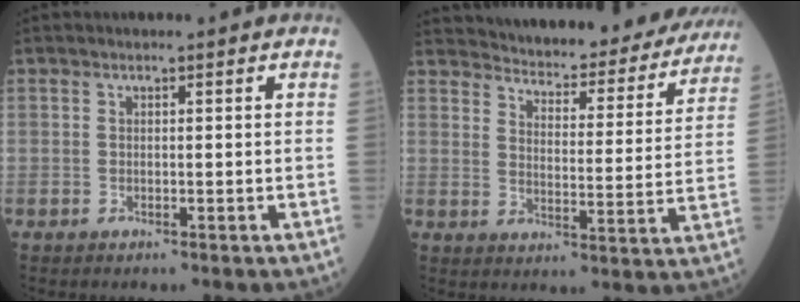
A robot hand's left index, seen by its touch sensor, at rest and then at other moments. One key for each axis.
{"total": 25.3, "fx": 23.7, "fy": 5.3, "fz": 6.8, "tx": -0.090, "ty": -0.056, "tz": 0.284}